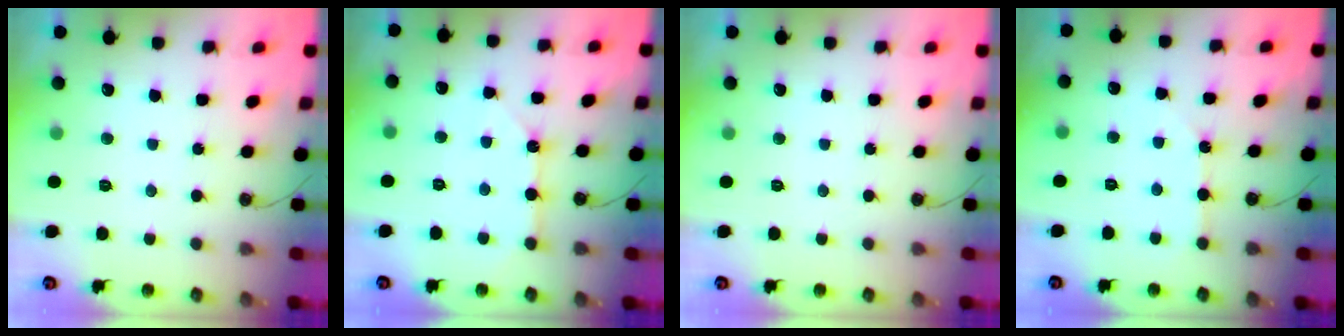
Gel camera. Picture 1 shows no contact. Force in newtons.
{"total": 5.8, "press": 5.8, "slide": 0.4}
{"total": 0.0}
{"total": 2.0, "press": 2.0, "slide": 0.1}